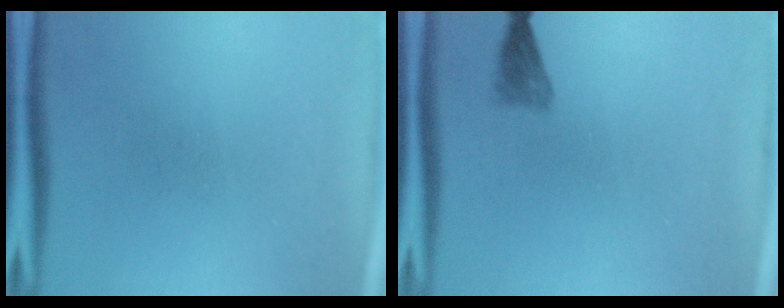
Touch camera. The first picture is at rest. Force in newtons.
{"total": 1.7}